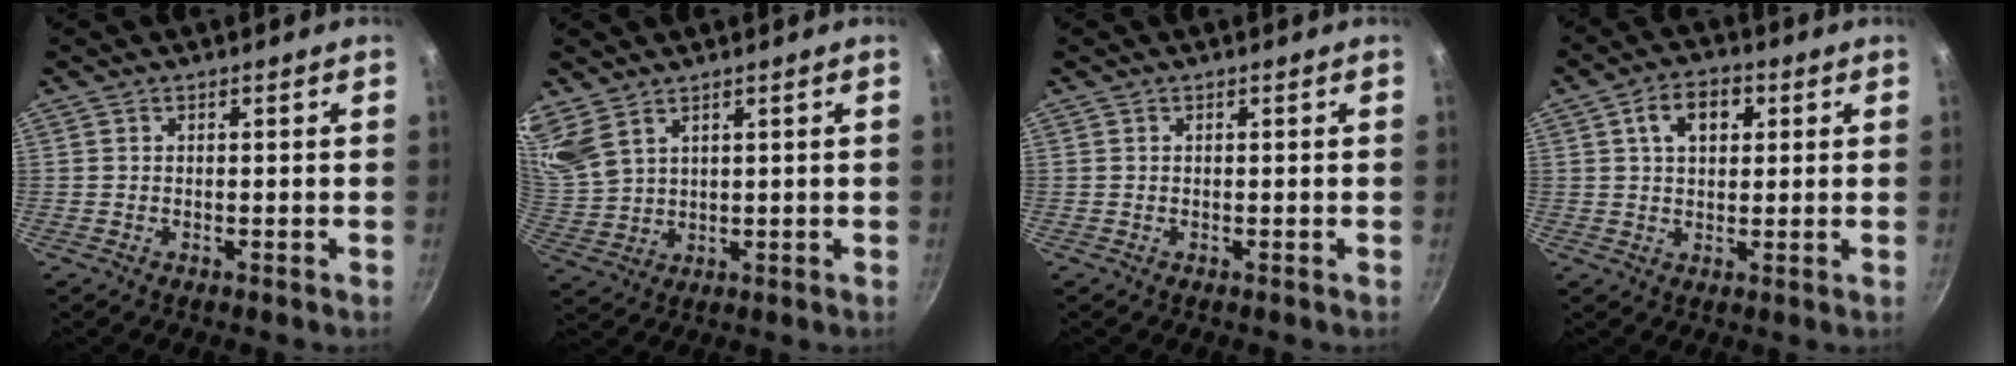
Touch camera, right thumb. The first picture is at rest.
{"total": 8.5, "force": [6.2, 4.1, 4.1], "torque": [-0.082, -0.020, 0.140]}
{"total": 0.0}
{"total": 7.3, "force": [2.3, 4.8, 5.0], "torque": [-0.062, 0.007, 0.031]}